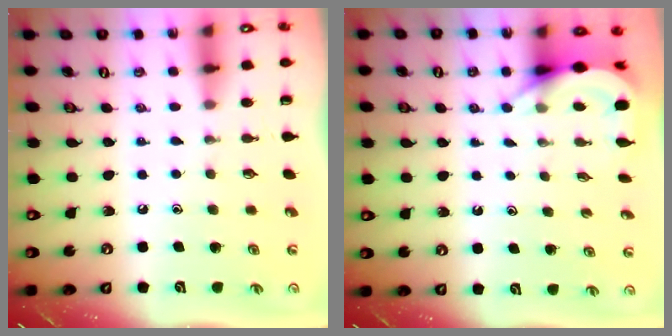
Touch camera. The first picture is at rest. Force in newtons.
{"total": 6.5, "press": 6.5, "slide": 0.3}